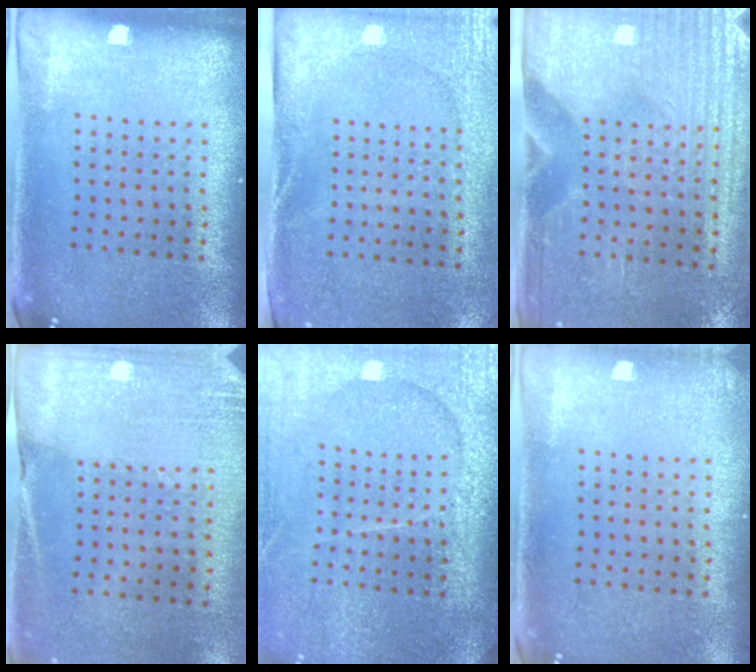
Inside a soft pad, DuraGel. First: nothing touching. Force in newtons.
{"total": 2.7, "press": 2.2, "slide": 1.6}
{"total": 3.1, "press": 2.8, "slide": 1.4}
{"total": 2.6, "press": 2.3, "slide": 1.3}
{"total": 4.2, "press": 3.5, "slide": 2.2}
{"total": 0.6, "press": 0.6, "slide": 0.0}